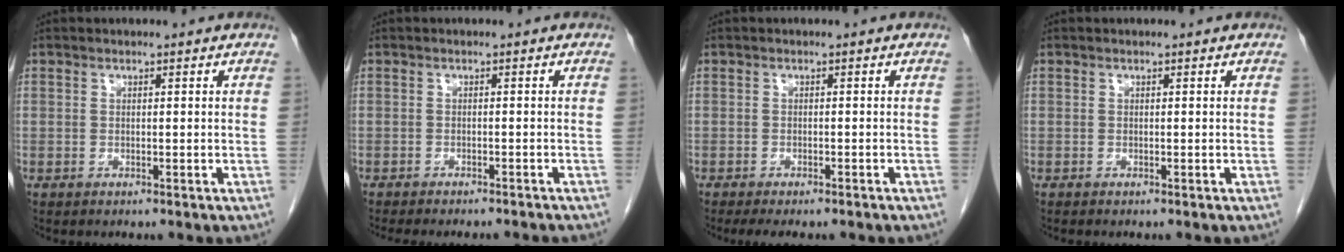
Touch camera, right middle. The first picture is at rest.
{"total": 10.8, "force": [-9.8, 1.6, 4.3], "torque": [-0.045, -0.012, -0.113]}
{"total": 6.3, "force": [-5.2, 1.2, 3.4], "torque": [-0.035, -0.007, -0.066]}
{"total": 0.0}